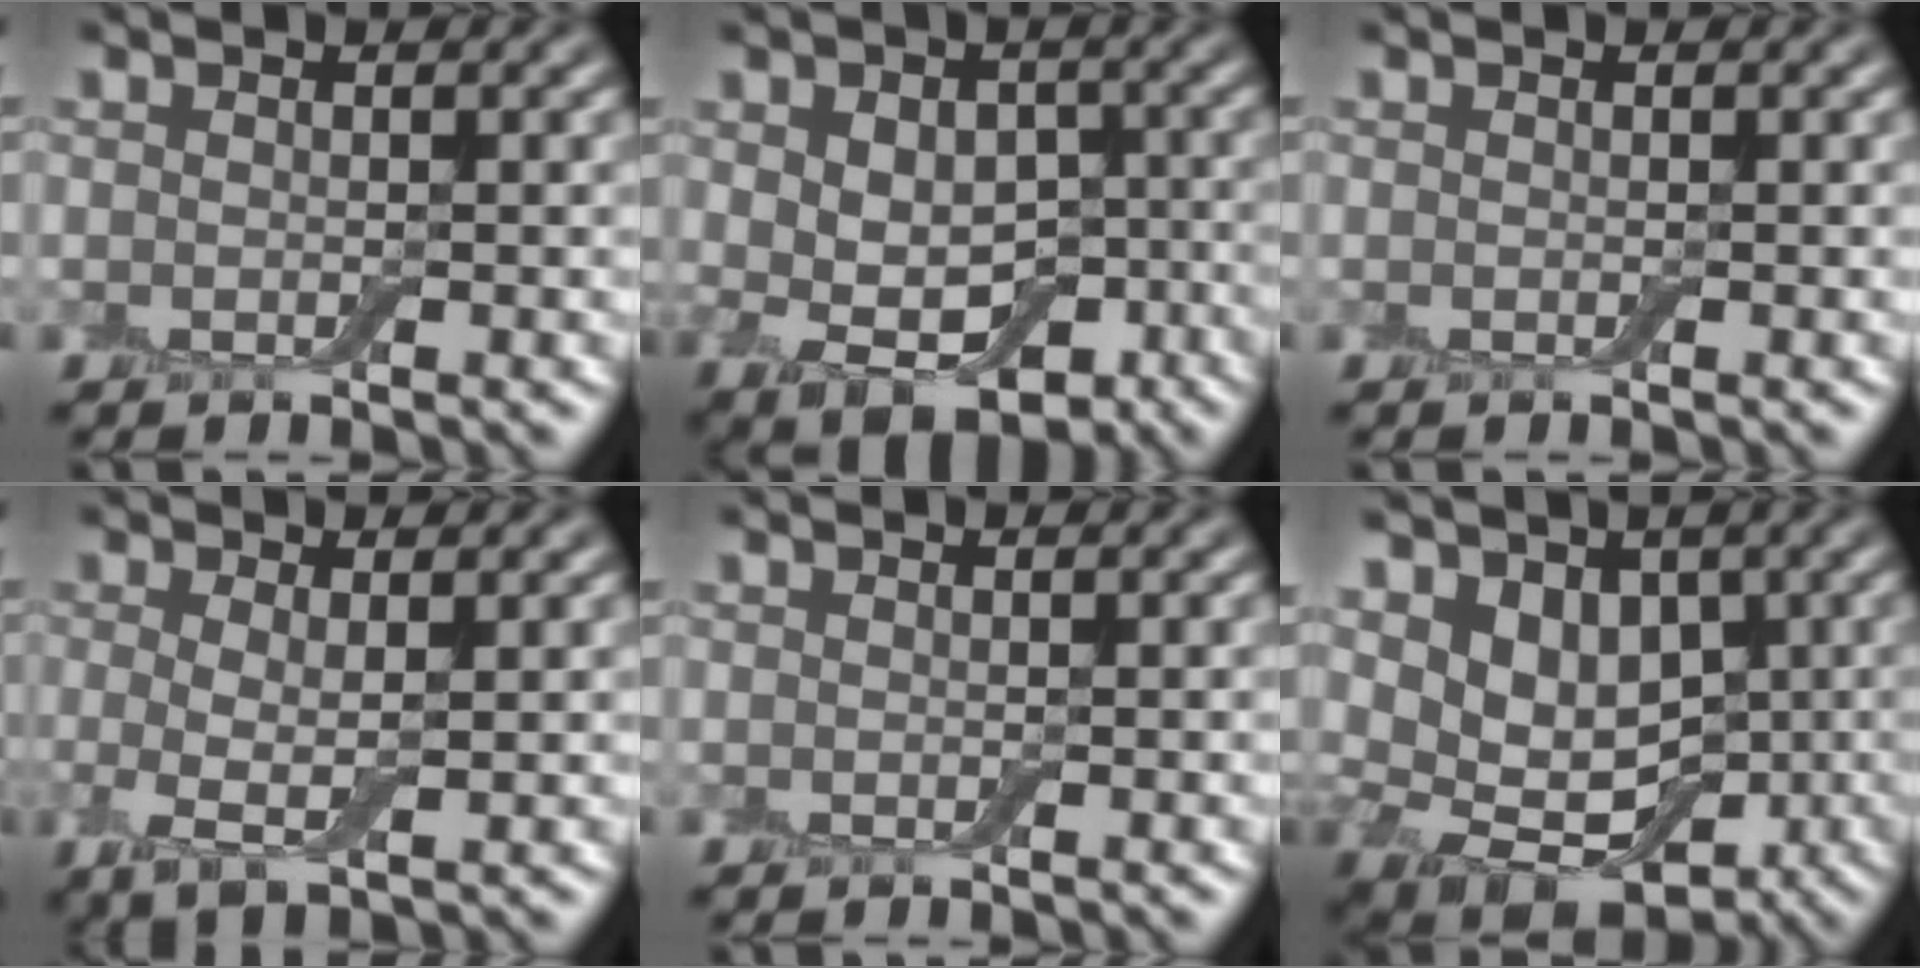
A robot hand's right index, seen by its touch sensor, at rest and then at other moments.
{"total": 7.5, "force": [-1.1, 5.2, 5.4], "torque": [-0.089, -0.017, -0.012]}
{"total": 0.0}
{"total": 2.9, "force": [-0.1, 0.8, 2.8], "torque": [-0.059, -0.008, -0.003]}
{"total": 0.0}
{"total": 7.0, "force": [0.4, 5.1, 4.7], "torque": [-0.069, -0.016, 0.007]}